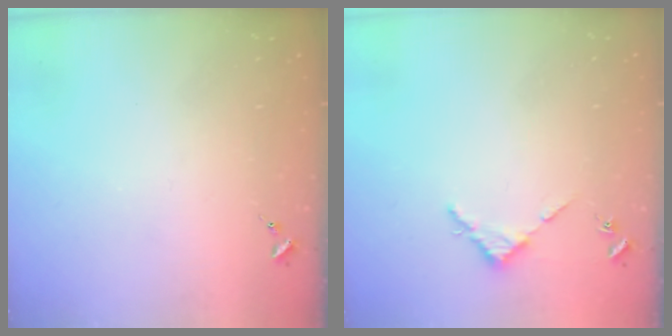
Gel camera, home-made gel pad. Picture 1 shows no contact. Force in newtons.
{"total": 2.7, "press": 2.7, "slide": 0.3}